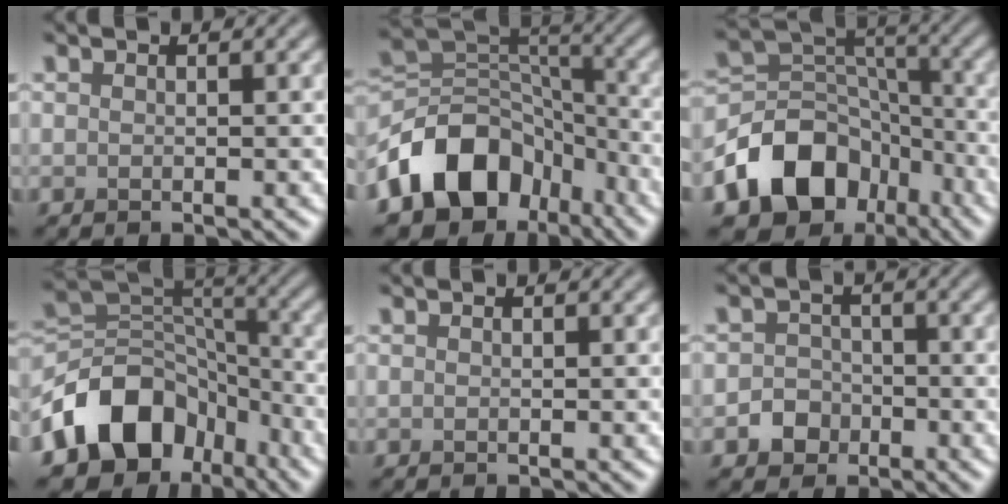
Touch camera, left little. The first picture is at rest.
{"total": 10.5, "force": [-5.7, 7.3, 4.8], "torque": [-0.071, 0.008, -0.114]}
{"total": 10.5, "force": [-5.4, 7.7, 4.7], "torque": [-0.080, 0.003, -0.103]}
{"total": 10.1, "force": [-5.5, 7.2, 4.6], "torque": [-0.065, 0.006, -0.110]}
{"total": 0.0}
{"total": 2.4, "force": [-1.1, 2.1, 0.6], "torque": [0.001, 0.005, -0.022]}